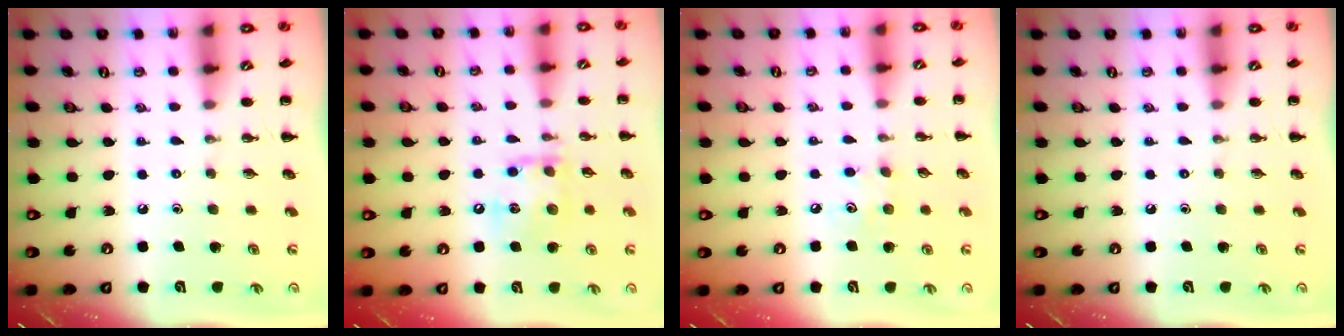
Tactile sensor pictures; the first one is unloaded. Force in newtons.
{"total": 12.4, "press": 12.3, "slide": 1.7}
{"total": 5.2, "press": 5.1, "slide": 1.3}
{"total": 0.0}